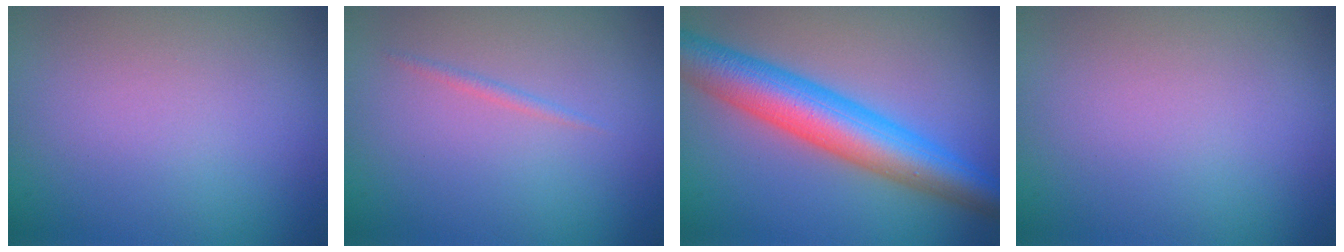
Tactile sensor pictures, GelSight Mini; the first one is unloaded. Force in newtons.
{"total": 0.6, "press": 0.6, "slide": 0.0}
{"total": 8.0, "press": 8.0, "slide": 0.2}
{"total": 0.0}